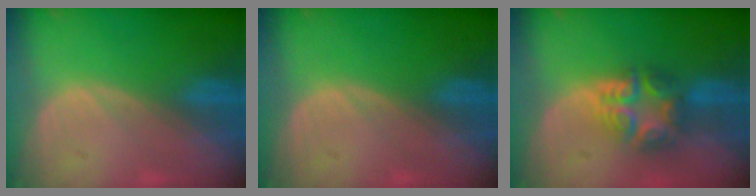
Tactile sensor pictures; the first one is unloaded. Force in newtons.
{"total": 0.0}
{"total": 8.0, "press": 6.8, "slide": 4.1}